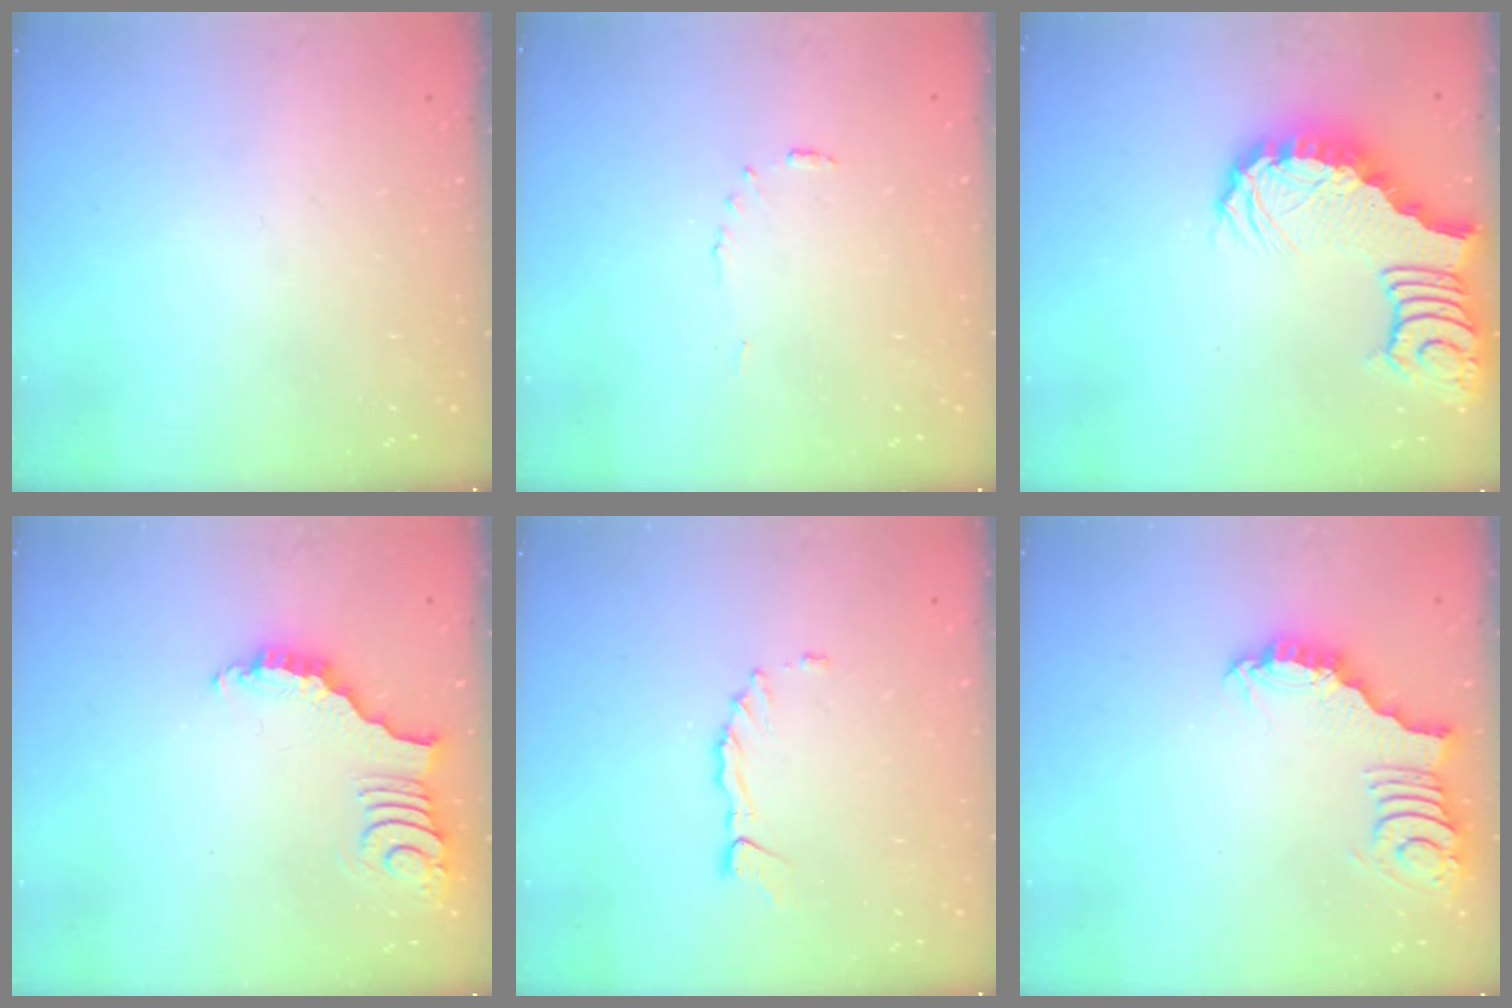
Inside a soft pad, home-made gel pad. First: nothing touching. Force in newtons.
{"total": 4.5, "press": 4.5, "slide": 0.5}
{"total": 4.0, "press": 4.0, "slide": 0.7}
{"total": 3.4, "press": 3.4, "slide": 0.6}
{"total": 2.8, "press": 2.8, "slide": 0.4}
{"total": 3.0, "press": 3.0, "slide": 0.0}